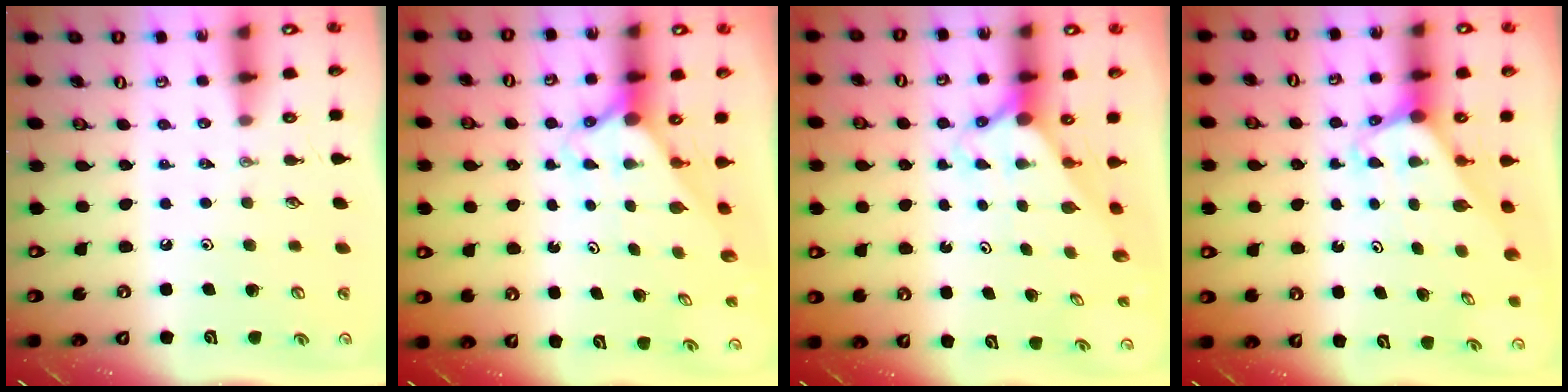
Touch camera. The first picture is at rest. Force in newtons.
{"total": 2.3, "press": 2.3, "slide": 0.2}
{"total": 2.1, "press": 2.1, "slide": 0.2}
{"total": 2.0, "press": 2.0, "slide": 0.1}